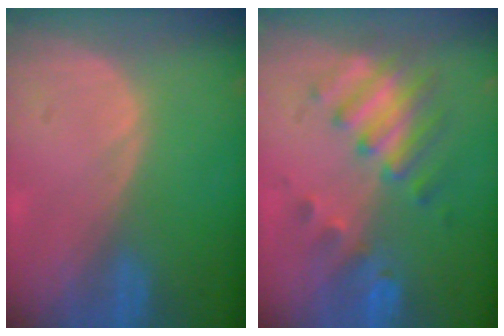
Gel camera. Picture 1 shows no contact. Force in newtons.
{"total": 7.6, "press": 7.0, "slide": 3.0}